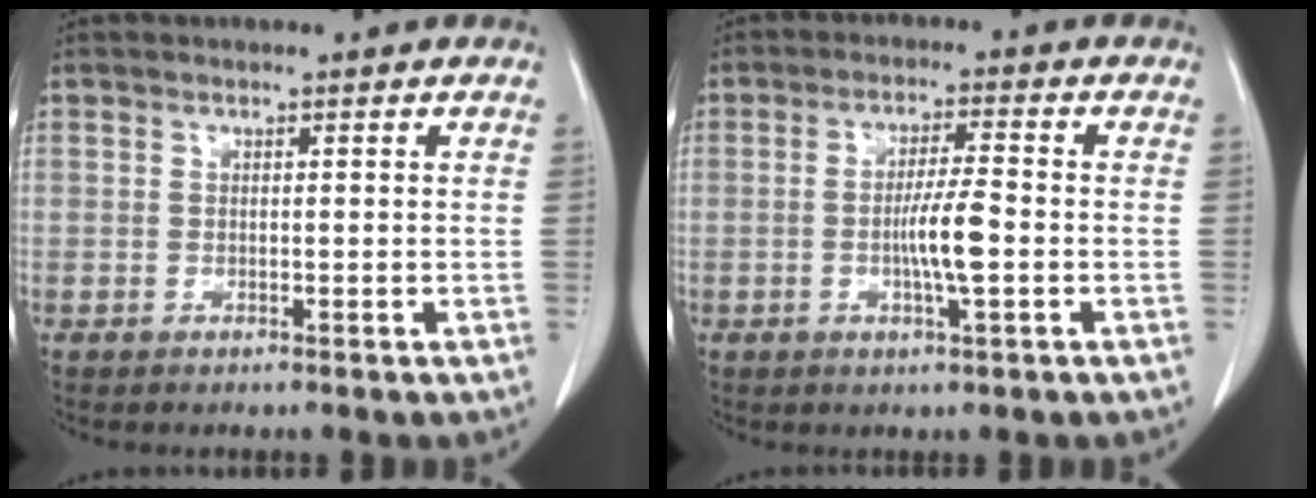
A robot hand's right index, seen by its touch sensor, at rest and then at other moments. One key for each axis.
{"total": 5.8, "fx": -1.2, "fy": 0.3, "fz": 5.7, "tx": -0.106, "ty": -0.005, "tz": -0.022}